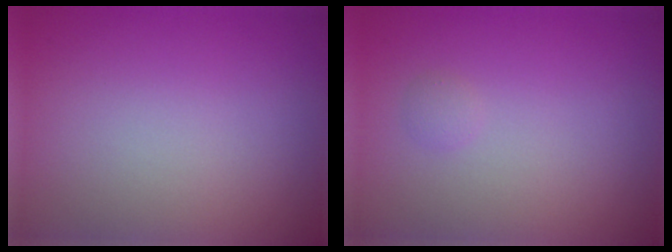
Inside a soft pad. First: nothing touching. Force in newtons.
{"total": 0.6, "press": 0.6, "slide": 0.0}